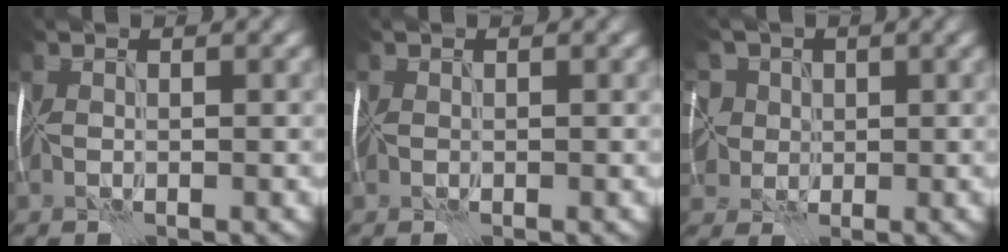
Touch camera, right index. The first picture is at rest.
{"total": 0.0}
{"total": 5.8, "force": [1.6, 5.0, 2.5], "torque": [-0.048, 0.013, 0.011]}